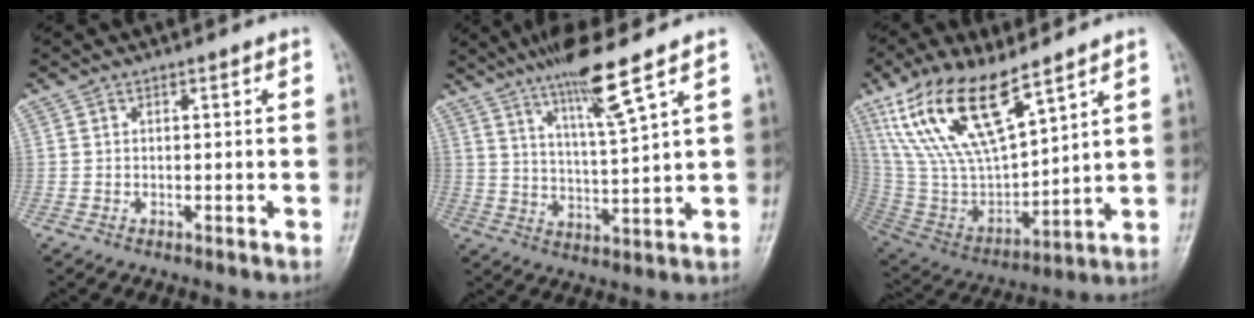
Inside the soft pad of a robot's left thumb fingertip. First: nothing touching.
{"total": 10.7, "force": [7.0, 0.0, 8.1], "torque": [-0.144, -0.044, 0.131]}
{"total": 20.3, "force": [12.2, 7.5, 14.4], "torque": [-0.265, -0.048, 0.251]}